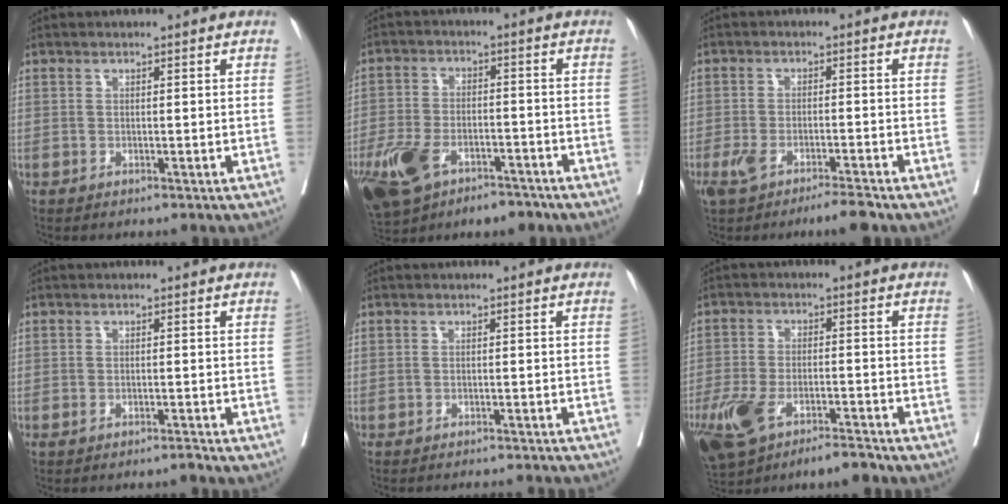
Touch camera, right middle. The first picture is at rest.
{"total": 13.3, "force": [-8.2, 6.6, 8.1], "torque": [-0.168, 0.001, -0.137]}
{"total": 5.2, "force": [-3.8, 0.5, 3.6], "torque": [-0.065, -0.005, -0.065]}
{"total": 1.1, "force": [-0.9, -0.1, 0.5], "torque": [-0.007, 0.000, -0.018]}
{"total": 5.1, "force": [-5.0, -0.1, 1.0], "torque": [-0.007, -0.006, -0.056]}
{"total": 10.4, "force": [-6.9, 3.3, 7.0], "torque": [-0.136, -0.002, -0.120]}